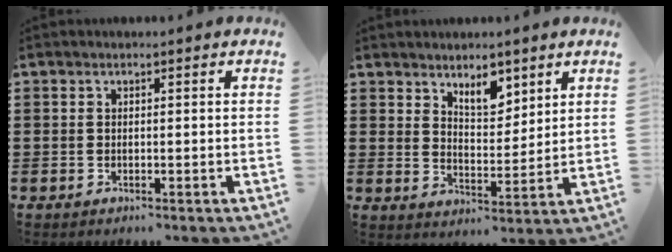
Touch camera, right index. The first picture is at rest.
{"total": 5.4, "force": [4.1, 2.6, 2.4], "torque": [-0.044, -0.006, 0.073]}